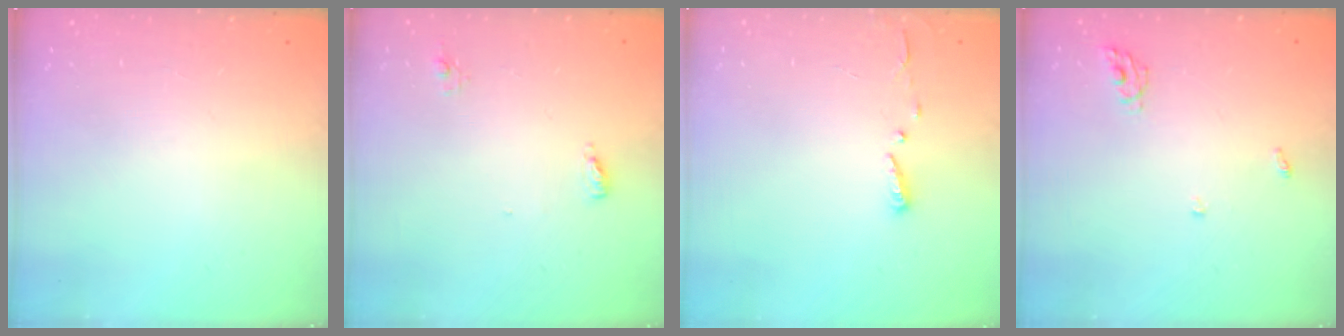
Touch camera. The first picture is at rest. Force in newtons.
{"total": 4.7, "press": 4.5, "slide": 1.1}
{"total": 3.0, "press": 2.9, "slide": 0.3}
{"total": 5.2, "press": 5.1, "slide": 0.3}